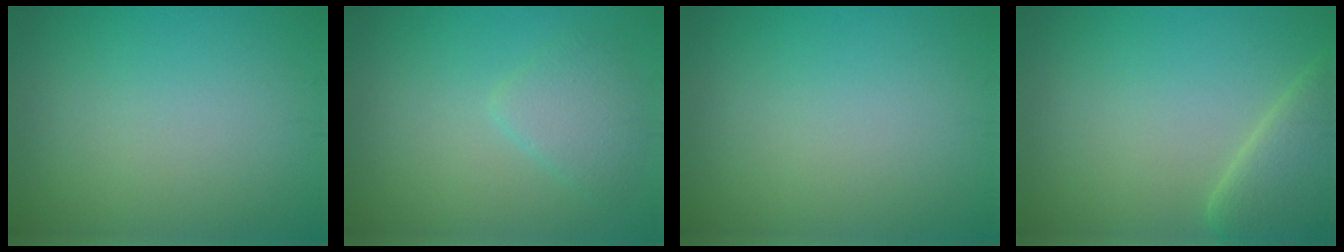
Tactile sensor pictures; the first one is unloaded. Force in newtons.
{"total": 2.5, "press": 2.5, "slide": 0.2}
{"total": 0.0}
{"total": 4.4, "press": 4.4, "slide": 0.6}